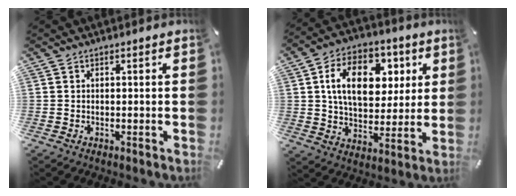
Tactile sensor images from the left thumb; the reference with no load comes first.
{"total": 16.7, "force": [4.9, 11.3, 11.3], "torque": [-0.177, 0.009, 0.089]}